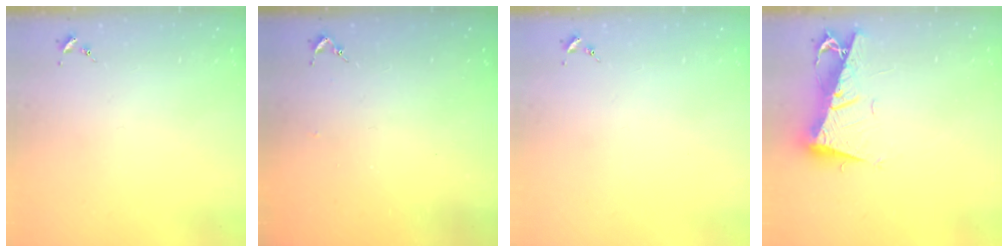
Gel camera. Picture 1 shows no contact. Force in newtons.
{"total": 2.6, "press": 2.5, "slide": 0.3}
{"total": 0.0}
{"total": 10.6, "press": 10.5, "slide": 1.3}